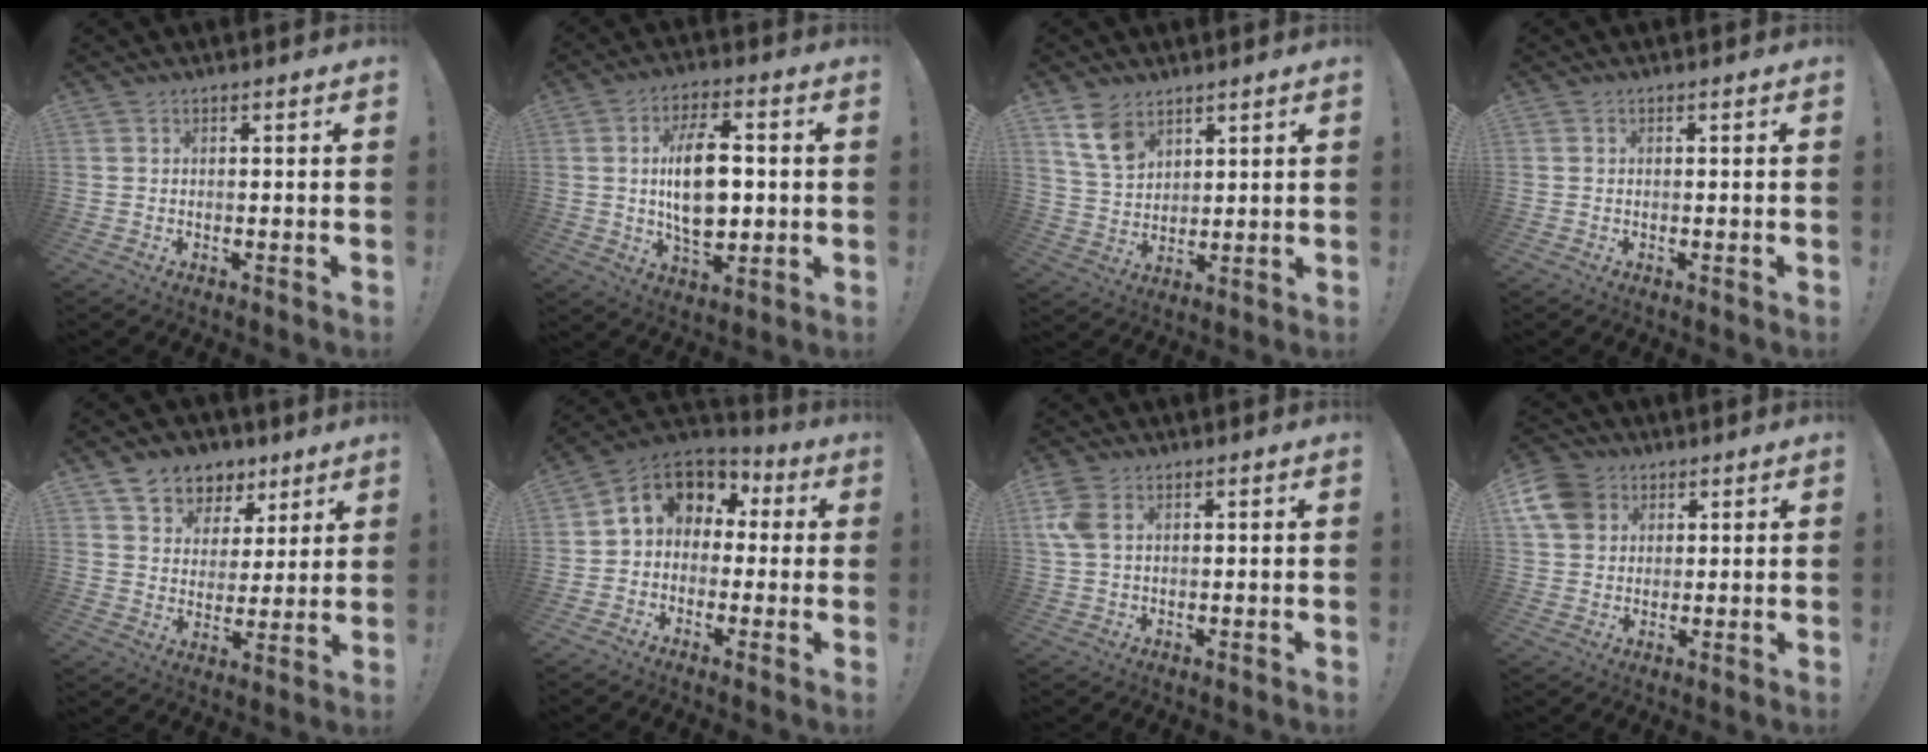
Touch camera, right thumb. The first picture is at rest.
{"total": 15.5, "force": [0.4, 8.5, 12.9], "torque": [-0.223, 0.001, 0.003]}
{"total": 9.5, "force": [6.2, 5.8, 4.3], "torque": [-0.074, -0.030, 0.122]}
{"total": 0.0}
{"total": 8.1, "force": [5.2, 6.1, 1.0], "torque": [-0.012, -0.045, 0.104]}
{"total": 8.4, "force": [1.6, 7.2, 4.0], "torque": [-0.057, -0.002, 0.035]}
{"total": 5.4, "force": [1.8, 3.5, 3.7], "torque": [-0.082, 0.001, 0.035]}
{"total": 9.8, "force": [3.9, 8.1, 4.1], "torque": [-0.080, -0.018, 0.079]}